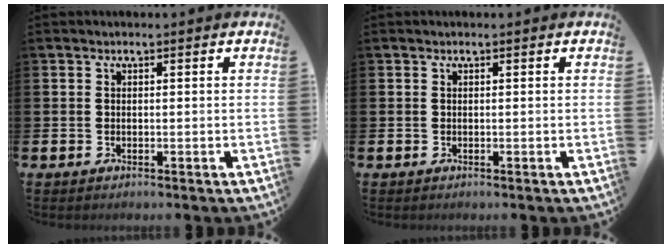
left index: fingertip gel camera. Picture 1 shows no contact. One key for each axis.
{"total": 0.0}